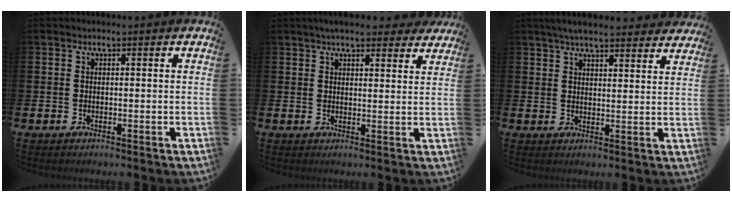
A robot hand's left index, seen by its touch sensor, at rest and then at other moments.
{"total": 5.0, "force": [4.5, 1.2, 1.9], "torque": [-0.035, -0.013, 0.080]}
{"total": 5.2, "force": [4.9, 0.7, 1.7], "torque": [-0.038, -0.017, 0.087]}